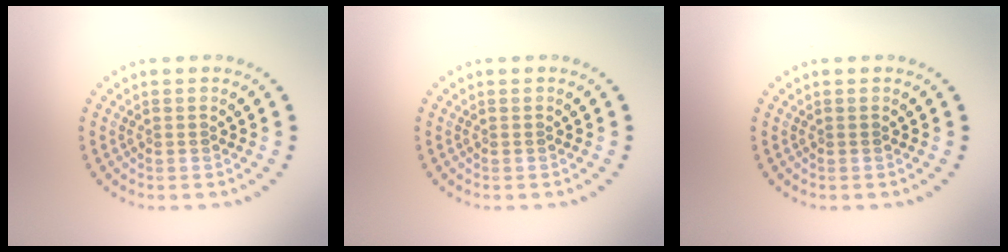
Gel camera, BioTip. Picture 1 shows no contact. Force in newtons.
{"total": 0.0}
{"total": 0.0}